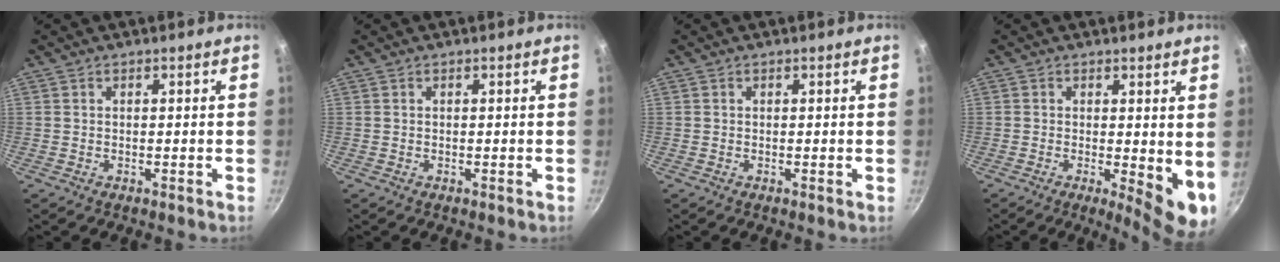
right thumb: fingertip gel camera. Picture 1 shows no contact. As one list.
[{"total": 0.0}, {"total": 0.0}, {"total": 7.8, "force": [-0.3, 2.6, 7.3], "torque": [-0.085, -0.014, -0.001]}]